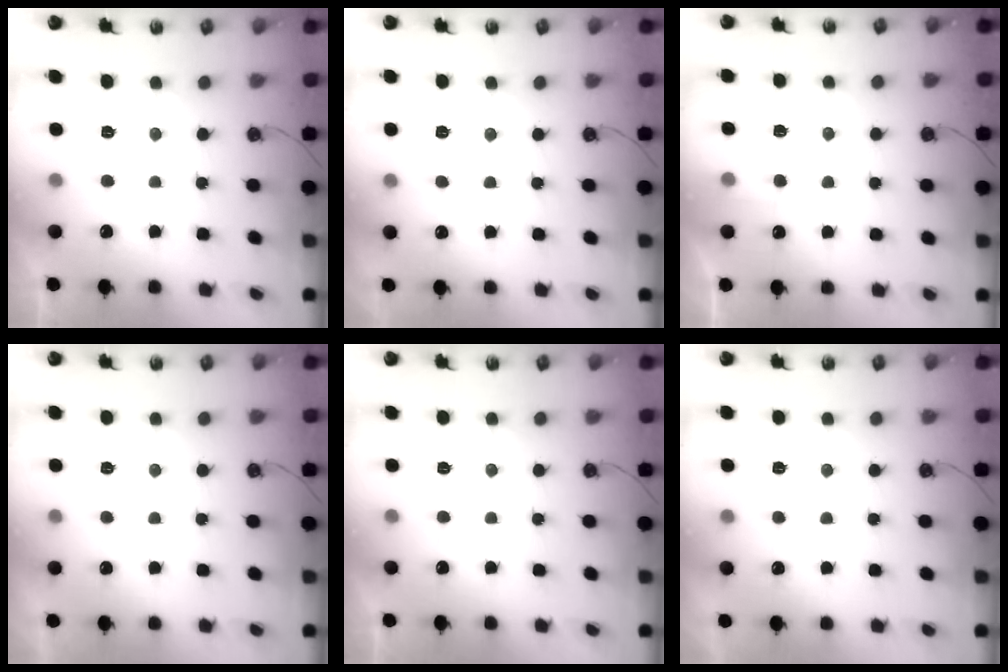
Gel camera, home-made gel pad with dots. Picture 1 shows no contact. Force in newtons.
{"total": 4.7, "press": 4.6, "slide": 0.7}
{"total": 5.2, "press": 5.2, "slide": 0.6}
{"total": 2.5, "press": 2.5, "slide": 0.4}
{"total": 0.0}
{"total": 2.9, "press": 2.9, "slide": 0.5}